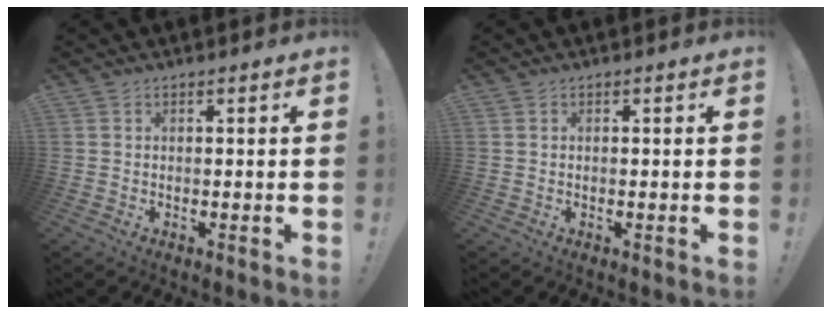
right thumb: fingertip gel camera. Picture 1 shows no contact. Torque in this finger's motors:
{"motor_torque": [0.57, 0.06, 0.22, -0.08, -0.04]}